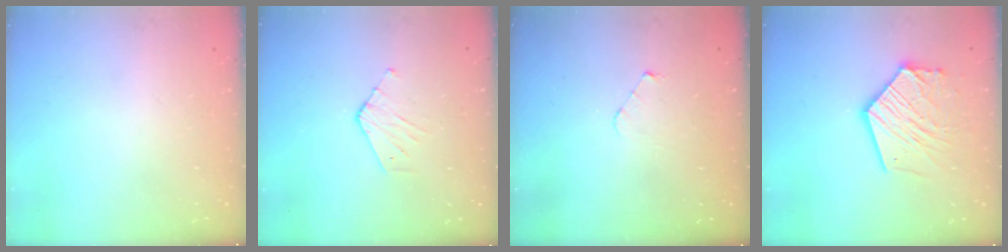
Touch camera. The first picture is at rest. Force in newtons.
{"total": 3.3, "press": 3.3, "slide": 0.3}
{"total": 4.0, "press": 3.9, "slide": 0.4}
{"total": 15.1, "press": 15.0, "slide": 1.7}